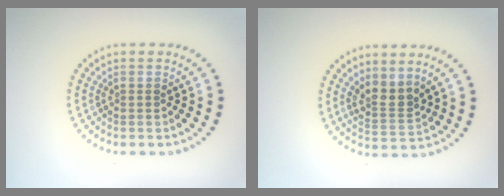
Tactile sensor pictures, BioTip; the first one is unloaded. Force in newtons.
{"total": 2.6, "press": 2.0, "slide": 1.6}